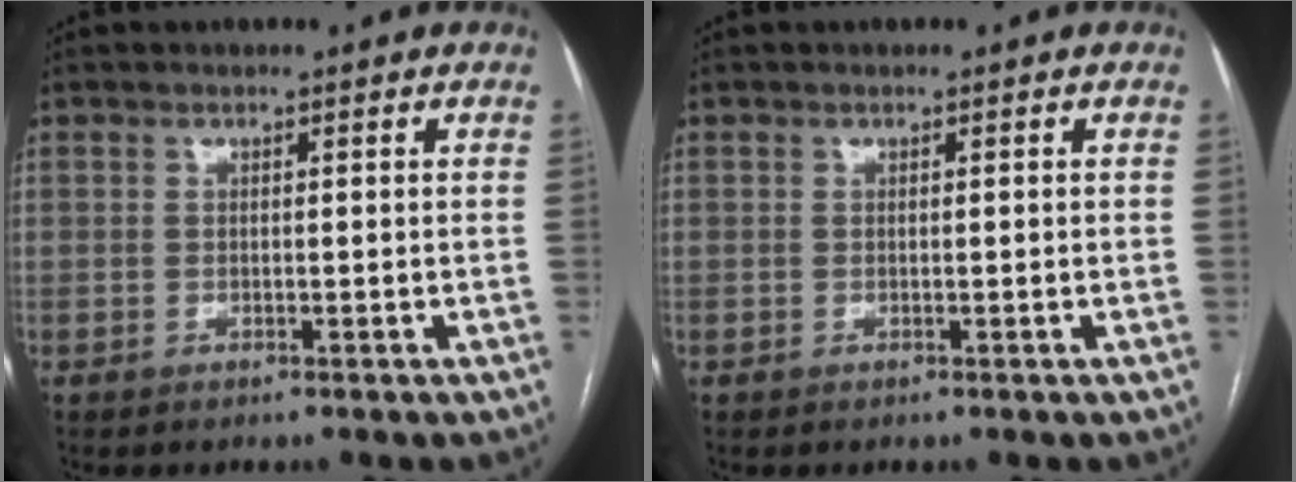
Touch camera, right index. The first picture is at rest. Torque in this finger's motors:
{"motor_torque": [-0.43, -0.14, 0.06, 0.01]}